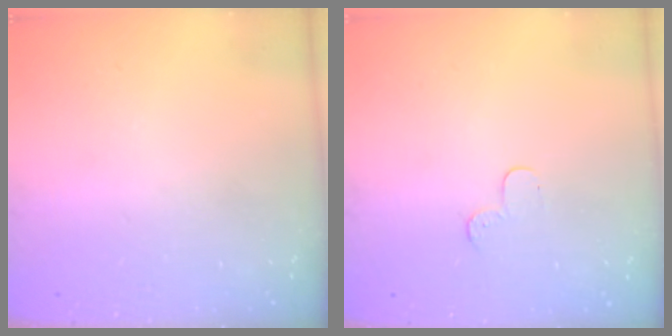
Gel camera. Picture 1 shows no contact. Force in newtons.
{"total": 3.2, "press": 3.2, "slide": 0.3}